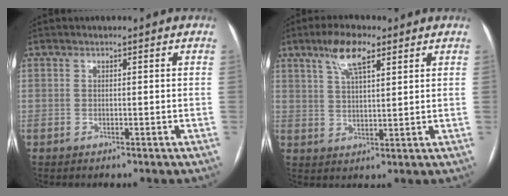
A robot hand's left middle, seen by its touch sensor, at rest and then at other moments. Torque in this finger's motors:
{"motor_torque": [0.71, -0.64, 0.15, 0.06]}